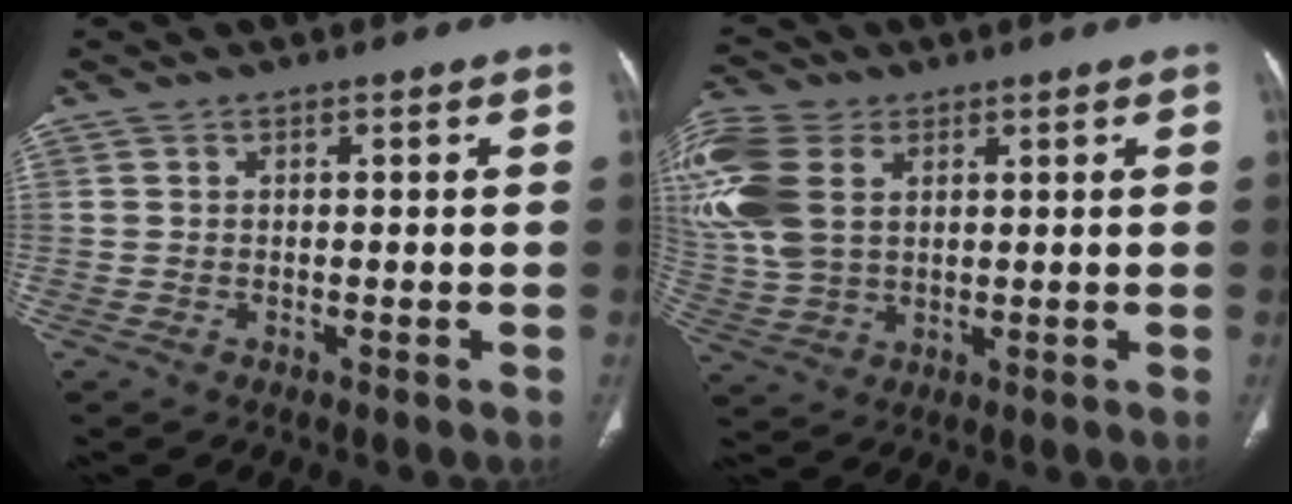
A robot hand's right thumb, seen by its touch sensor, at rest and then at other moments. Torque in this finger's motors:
{"motor_torque": [2.28, 2.36, 1.77, 0.68, 0.27]}